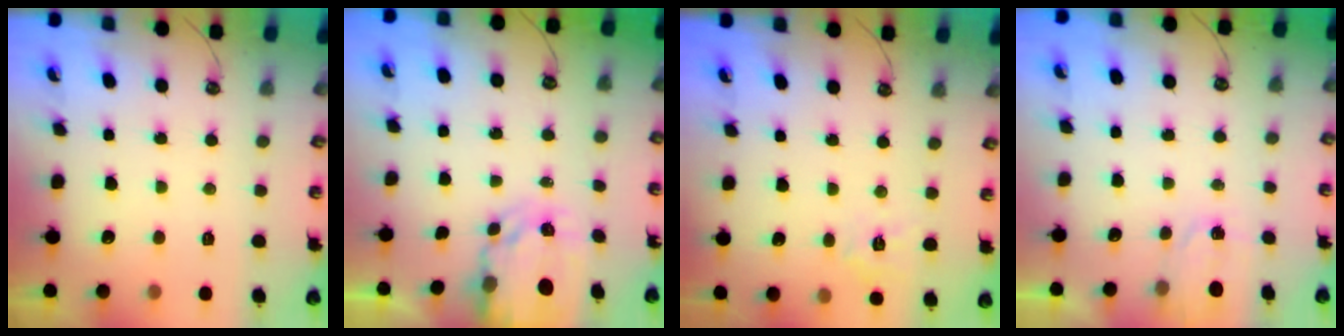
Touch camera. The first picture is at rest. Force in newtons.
{"total": 5.0, "press": 5.0, "slide": 0.4}
{"total": 5.9, "press": 5.9, "slide": 0.7}
{"total": 2.4, "press": 2.4, "slide": 0.3}